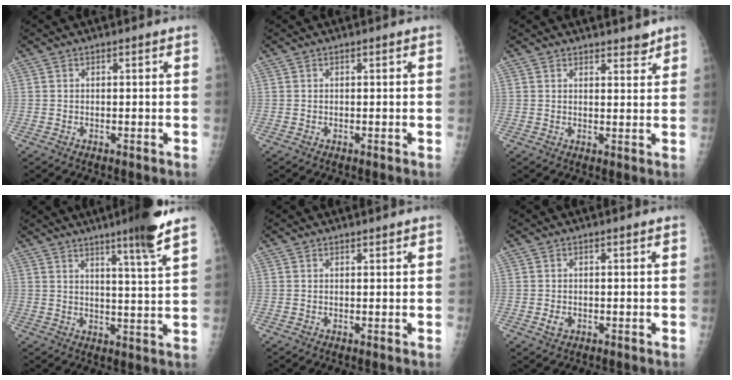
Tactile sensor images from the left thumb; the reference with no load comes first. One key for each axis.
{"total": 0.0}
{"total": 3.0, "fx": 2.7, "fy": 0.8, "fz": 1.0, "tx": 0.002, "ty": -0.020, "tz": 0.038}
{"total": 9.8, "fx": 6.8, "fy": -0.4, "fz": 7.1, "tx": -0.099, "ty": -0.040, "tz": 0.096}
{"total": 0.9, "fx": 0.8, "fy": 0.1, "fz": 0.2, "tx": -0.001, "ty": -0.007, "tz": 0.015}
{"total": 1.7, "fx": 0.2, "fy": 1.1, "fz": 1.3, "tx": -0.019, "ty": -0.002, "tz": 0.009}